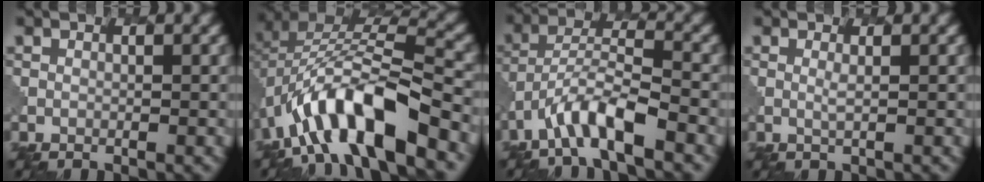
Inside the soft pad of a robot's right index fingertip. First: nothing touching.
{"total": 11.5, "force": [-5.2, 4.1, 9.3], "torque": [-0.159, 0.015, -0.088]}
{"total": 5.7, "force": [-3.4, 1.5, 4.2], "torque": [-0.081, 0.007, -0.063]}
{"total": 0.9, "force": [0.6, 0.2, 0.7], "torque": [-0.012, -0.003, 0.010]}